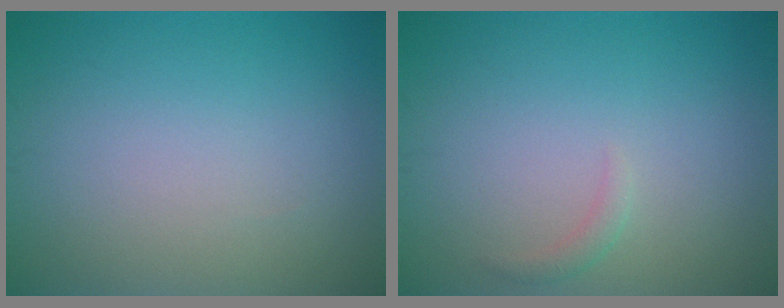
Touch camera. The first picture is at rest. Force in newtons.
{"total": 0.8, "press": 0.8, "slide": 0.1}